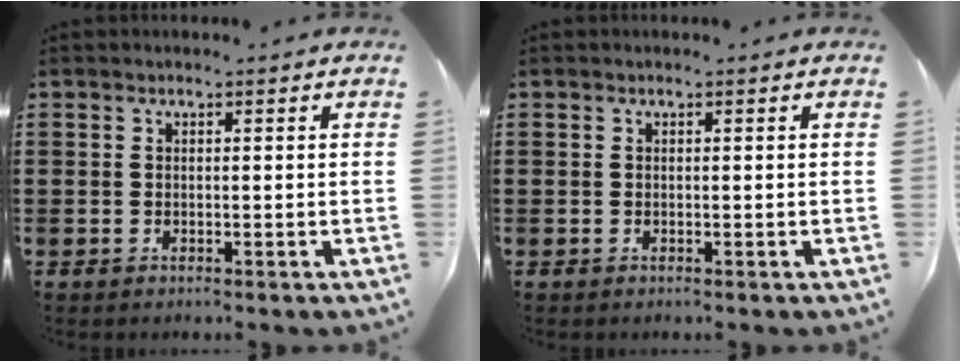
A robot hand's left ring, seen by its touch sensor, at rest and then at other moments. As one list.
[{"total": 0.0}]